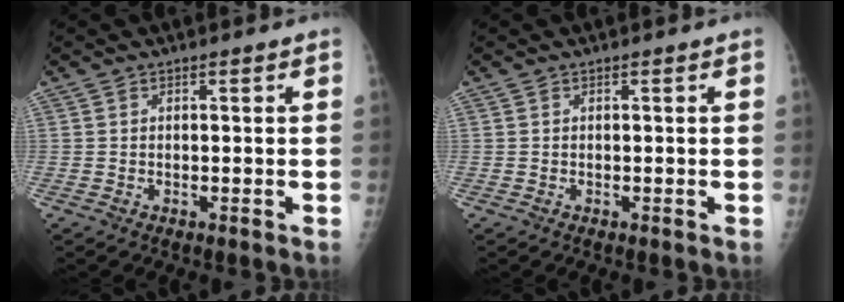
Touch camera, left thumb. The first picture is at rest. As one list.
[{"total": 0.0}]